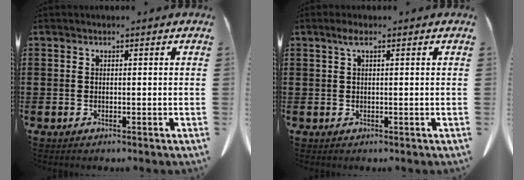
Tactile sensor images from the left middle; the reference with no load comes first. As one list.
[{"total": 1.5, "force": [0.5, 0.2, 1.4], "torque": [-0.029, 0.003, 0.008]}]